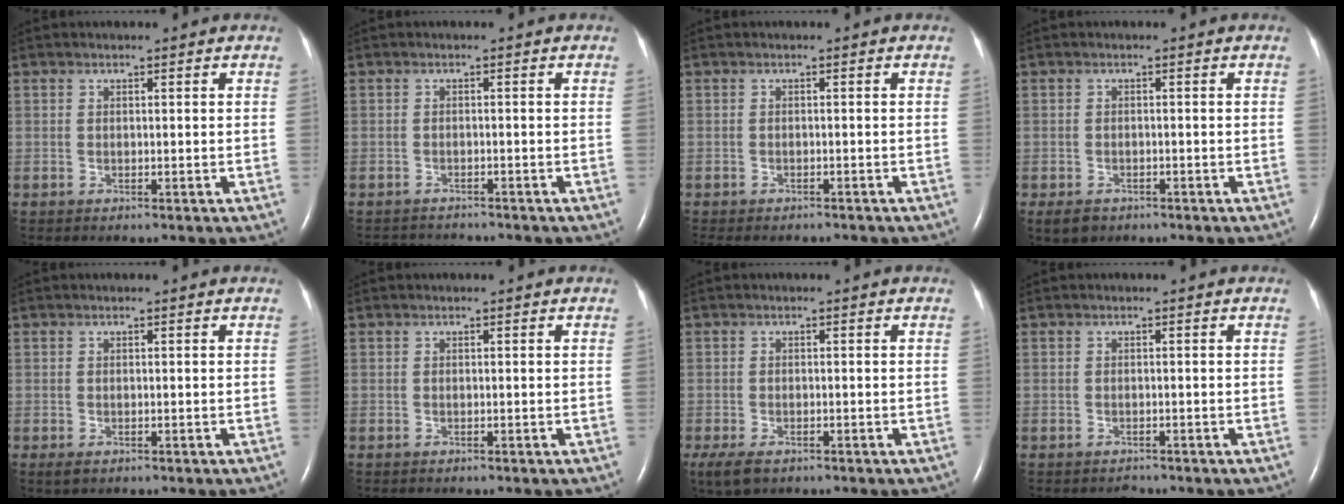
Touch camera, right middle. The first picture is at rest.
{"total": 3.5, "force": [-3.5, 0.3, 0.0], "torque": [0.000, -0.010, -0.051]}
{"total": 7.7, "force": [-6.7, 2.5, 2.9], "torque": [-0.042, -0.002, -0.080]}
{"total": 3.1, "force": [-2.1, 2.0, 1.1], "torque": [-0.019, -0.002, -0.028]}
{"total": 1.1, "force": [-0.6, 0.6, 0.7], "torque": [-0.013, -0.001, -0.003]}
{"total": 0.0}
{"total": 5.1, "force": [-3.3, 2.6, 2.9], "torque": [-0.063, -0.012, -0.054]}
{"total": 0.8, "force": [-0.7, 0.3, -0.1], "torque": [-0.001, -0.002, -0.012]}